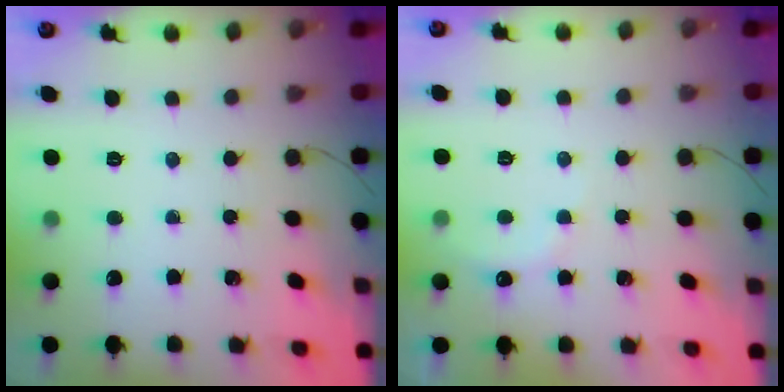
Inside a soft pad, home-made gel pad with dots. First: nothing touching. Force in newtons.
{"total": 5.4, "press": 5.3, "slide": 1.4}